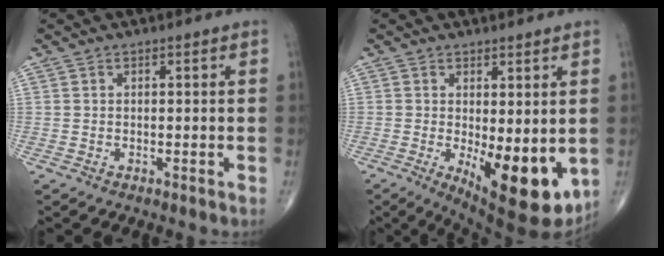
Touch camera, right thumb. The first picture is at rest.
{"total": 13.2, "force": [-2.3, 5.2, 12.0], "torque": [-0.162, -0.030, -0.015]}